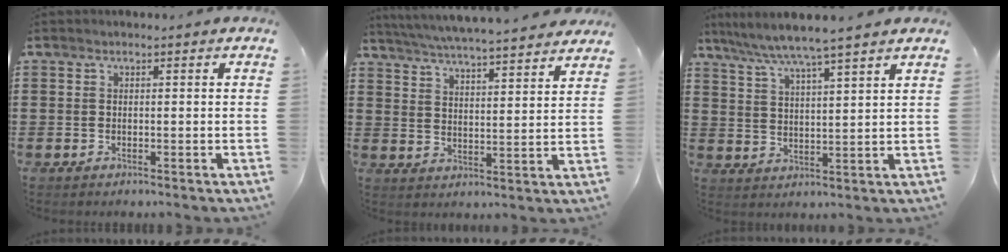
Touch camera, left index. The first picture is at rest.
{"total": 5.2, "force": [5.0, -0.5, 1.1], "torque": [-0.045, -0.037, 0.086]}
{"total": 5.6, "force": [4.9, -0.9, 2.6], "torque": [-0.068, -0.029, 0.083]}